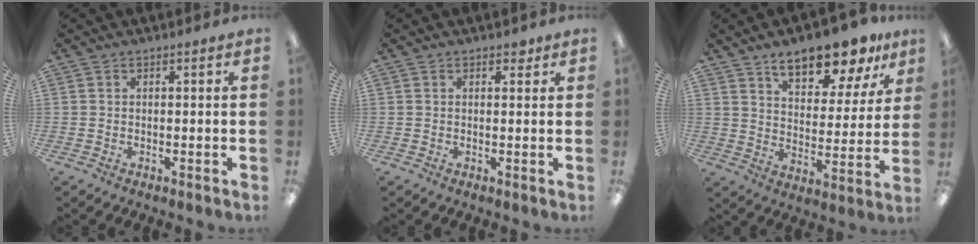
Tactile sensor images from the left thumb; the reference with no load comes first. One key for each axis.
{"total": 1.7, "fx": 1.1, "fy": 1.0, "fz": 0.8, "tx": -0.001, "ty": -0.003, "tz": 0.017}
{"total": 13.7, "fx": 10.9, "fy": 4.9, "fz": 6.7, "tx": -0.092, "ty": -0.064, "tz": 0.189}